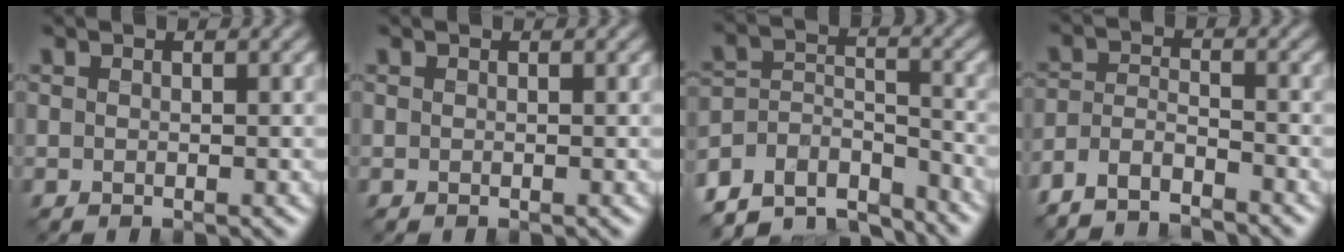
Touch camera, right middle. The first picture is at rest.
{"total": 0.0}
{"total": 8.0, "force": [-7.0, 3.2, 2.4], "torque": [-0.049, 0.003, -0.122]}
{"total": 4.1, "force": [-3.8, 0.8, 1.3], "torque": [-0.028, 0.000, -0.083]}